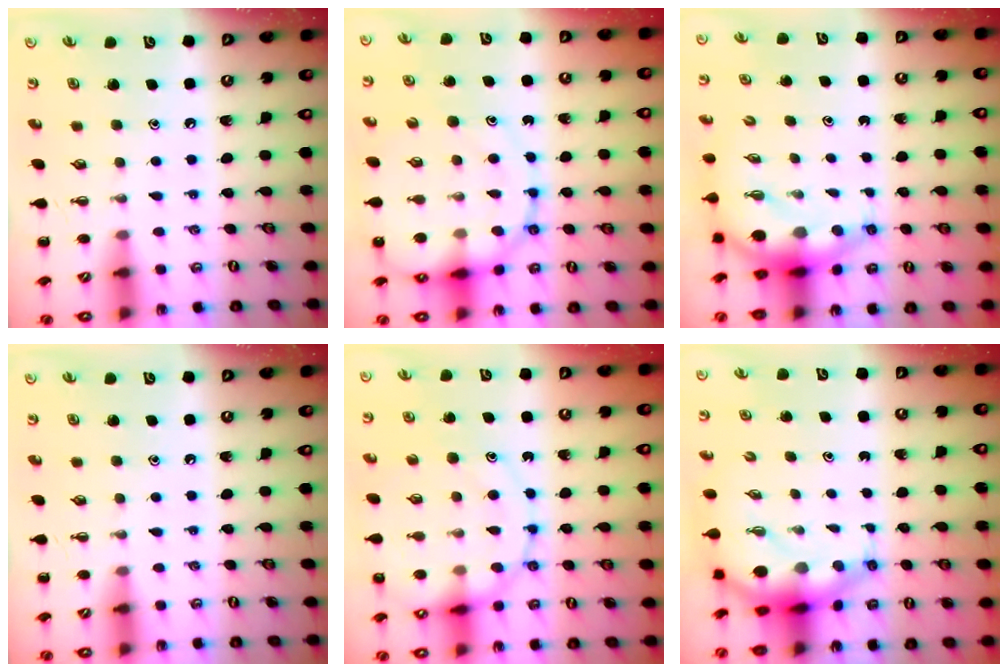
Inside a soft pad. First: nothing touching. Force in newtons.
{"total": 14.7, "press": 14.4, "slide": 2.9}
{"total": 6.8, "press": 6.6, "slide": 1.6}
{"total": 0.0}
{"total": 15.5, "press": 15.2, "slide": 3.0}
{"total": 6.4, "press": 6.2, "slide": 1.8}